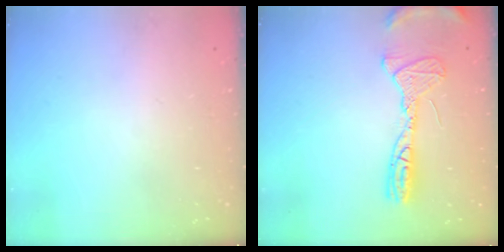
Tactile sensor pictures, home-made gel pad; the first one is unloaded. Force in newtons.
{"total": 12.5, "press": 12.3, "slide": 2.3}